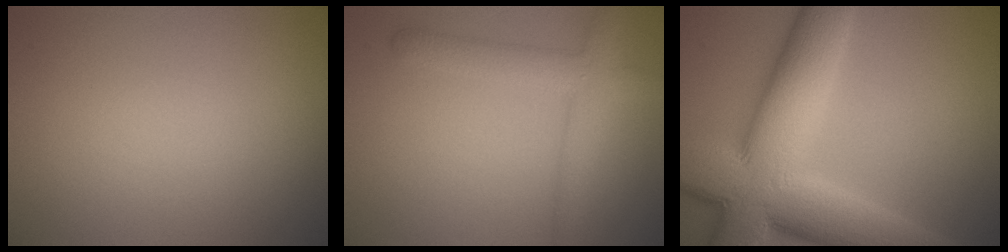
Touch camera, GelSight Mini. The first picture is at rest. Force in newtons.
{"total": 3.9, "press": 3.9, "slide": 0.1}
{"total": 13.9, "press": 13.9, "slide": 0.9}